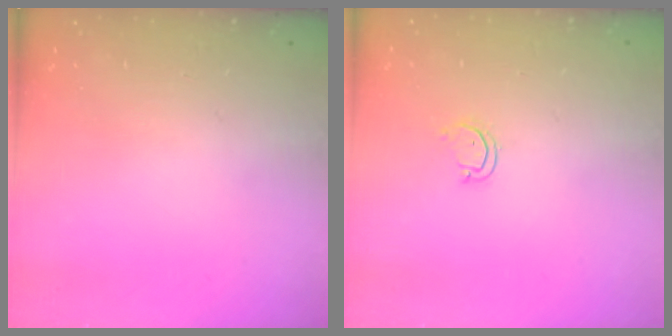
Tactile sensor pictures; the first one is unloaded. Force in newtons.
{"total": 3.2, "press": 3.2, "slide": 0.2}